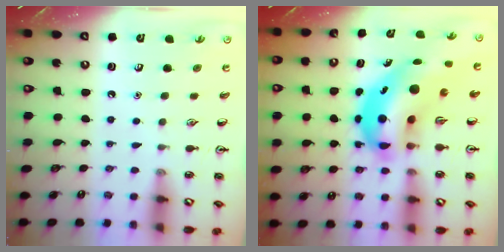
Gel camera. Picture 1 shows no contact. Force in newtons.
{"total": 12.6, "press": 12.1, "slide": 3.6}